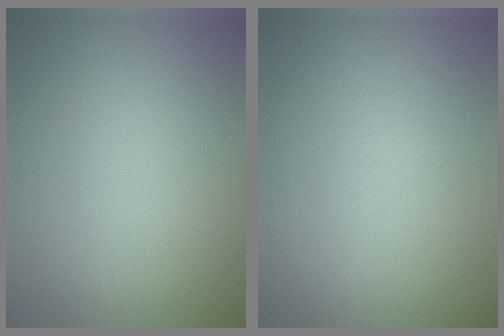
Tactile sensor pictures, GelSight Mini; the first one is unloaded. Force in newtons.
{"total": 0.0}